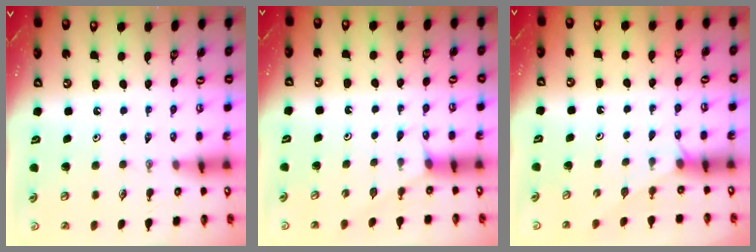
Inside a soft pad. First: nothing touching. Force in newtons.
{"total": 3.0, "press": 3.0, "slide": 0.4}
{"total": 1.3, "press": 1.3, "slide": 0.3}